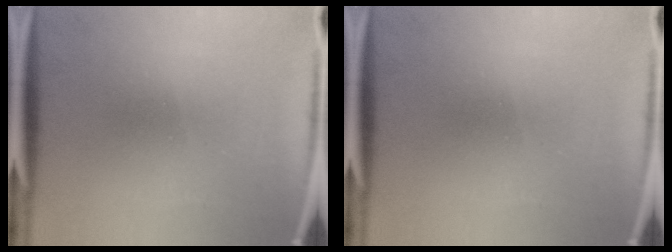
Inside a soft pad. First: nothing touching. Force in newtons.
{"total": 0.0}